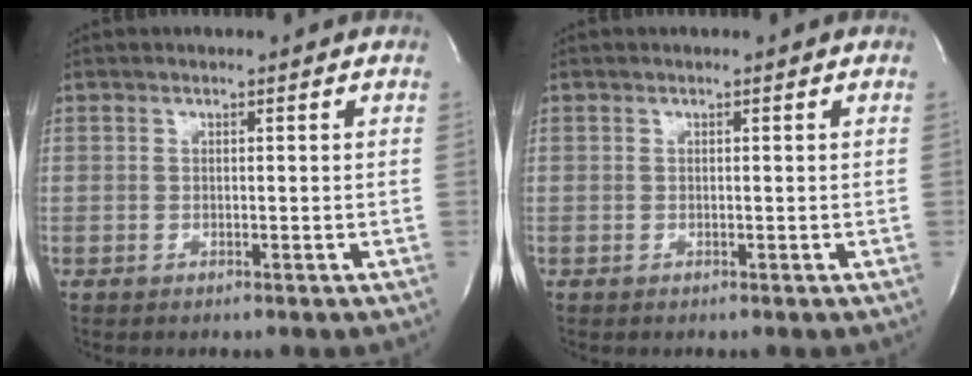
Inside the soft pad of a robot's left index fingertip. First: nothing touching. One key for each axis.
{"total": 0.0}